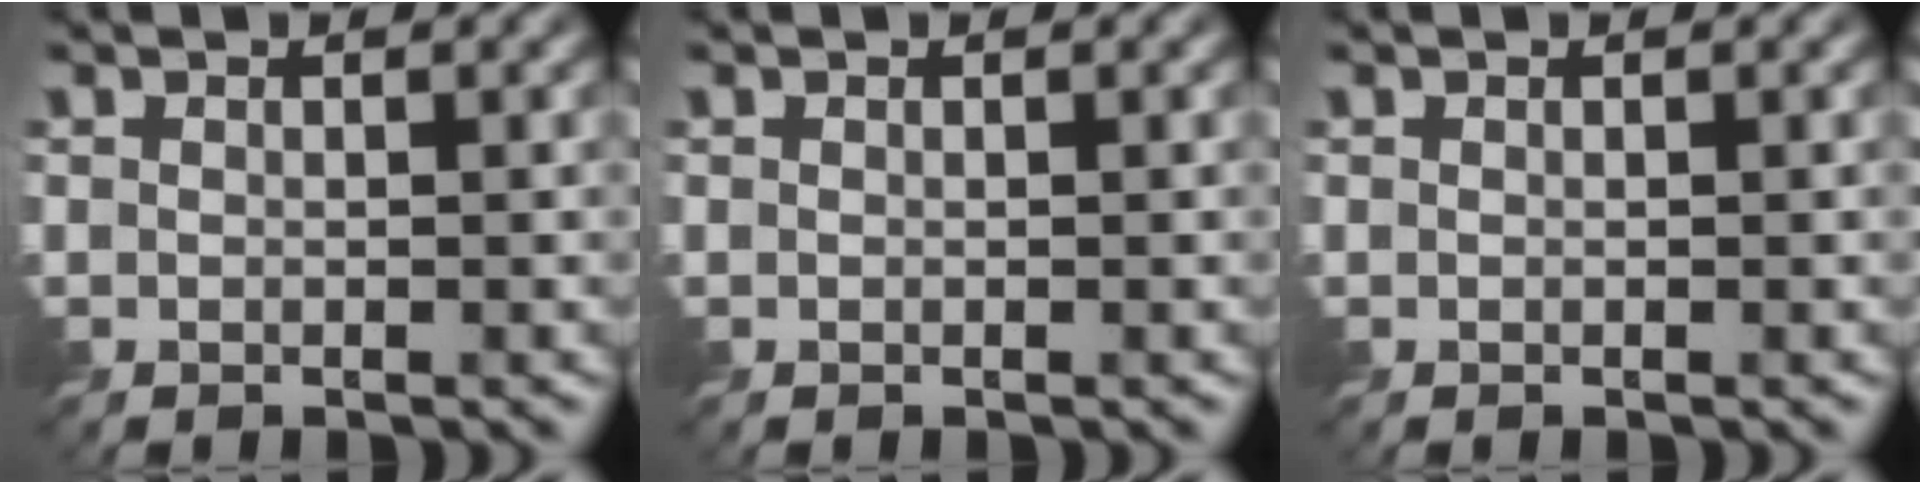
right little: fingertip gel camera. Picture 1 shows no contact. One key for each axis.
{"total": 0.0}
{"total": 0.0}